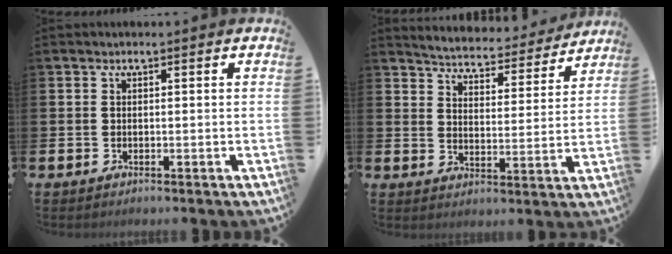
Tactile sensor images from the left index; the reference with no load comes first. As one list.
[{"total": 4.8, "force": [4.8, 0.5, 0.3], "torque": [-0.025, -0.043, 0.078]}]